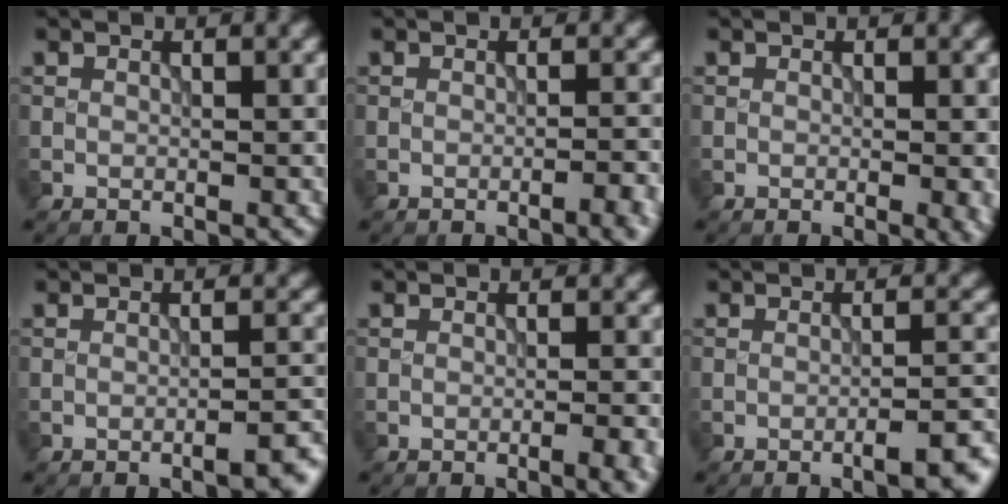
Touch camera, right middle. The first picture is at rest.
{"total": 2.6, "force": [-1.3, 0.6, 2.2], "torque": [-0.024, 0.005, -0.024]}
{"total": 1.6, "force": [-0.3, 0.3, 1.5], "torque": [-0.017, -0.005, -0.004]}
{"total": 3.3, "force": [-2.0, 0.7, 2.5], "torque": [-0.025, 0.008, -0.034]}
{"total": 3.0, "force": [-1.4, 0.8, 2.6], "torque": [-0.024, 0.005, -0.020]}
{"total": 4.7, "force": [-2.7, 1.1, 3.7], "torque": [-0.042, 0.006, -0.039]}